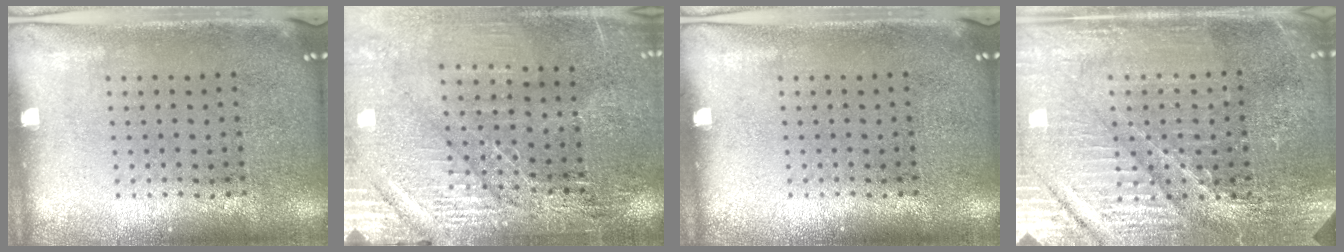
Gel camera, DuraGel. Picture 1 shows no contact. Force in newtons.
{"total": 3.2, "press": 3.2, "slide": 0.2}
{"total": 0.0}
{"total": 4.8, "press": 4.6, "slide": 1.5}